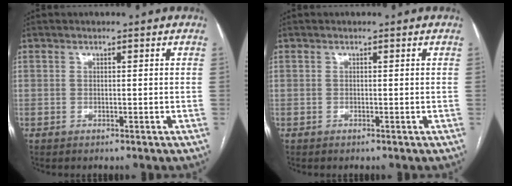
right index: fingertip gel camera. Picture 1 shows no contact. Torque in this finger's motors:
{"motor_torque": [0.07, -0.07, 0.03, 0.01]}